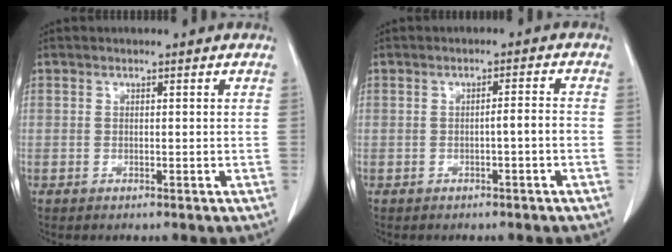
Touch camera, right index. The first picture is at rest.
{"total": 2.1, "force": [-0.8, 0.0, 1.9], "torque": [-0.030, 0.002, -0.013]}